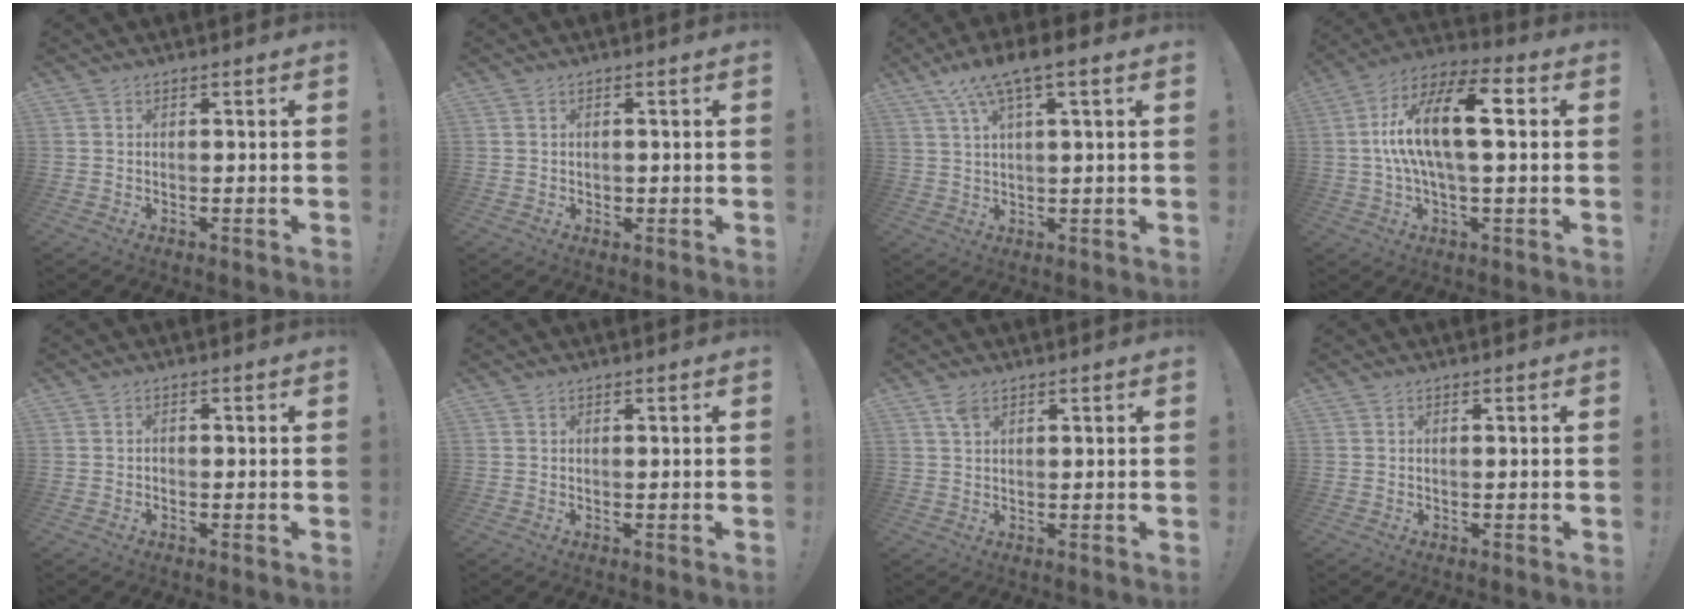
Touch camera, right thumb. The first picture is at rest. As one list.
[{"total": 0.9, "force": [-0.2, 0.8, 0.4], "torque": [-0.012, 0.005, -0.003]}, {"total": 8.7, "force": [4.9, 1.6, 7.0], "torque": [-0.129, -0.018, 0.089]}, {"total": 18.0, "force": [2.3, 6.7, 16.6], "torque": [-0.314, 0.003, 0.029]}, {"total": 1.0, "force": [-0.9, 0.4, 0.1], "torque": [0.000, 0.004, -0.017]}, {"total": 0.0}, {"total": 2.7, "force": [1.6, 1.3, 1.8], "torque": [-0.039, 0.000, 0.030]}, {"total": 0.0}]